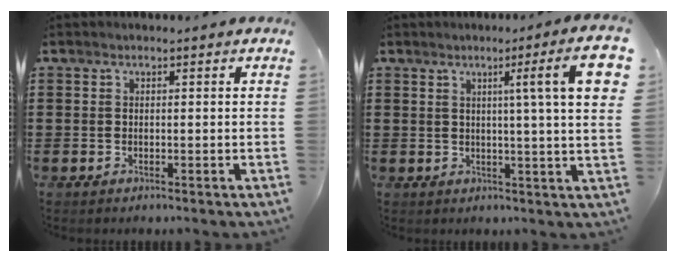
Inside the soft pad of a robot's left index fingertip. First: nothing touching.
{"total": 8.7, "force": [3.4, -0.4, 8.0], "torque": [-0.134, -0.009, 0.047]}